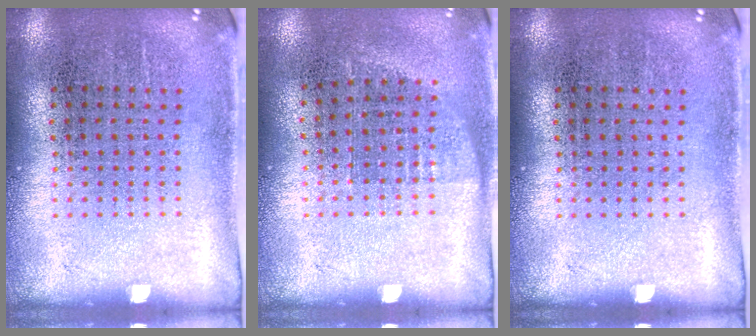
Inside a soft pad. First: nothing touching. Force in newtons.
{"total": 0.6, "press": 0.6, "slide": 0.2}
{"total": 0.0}